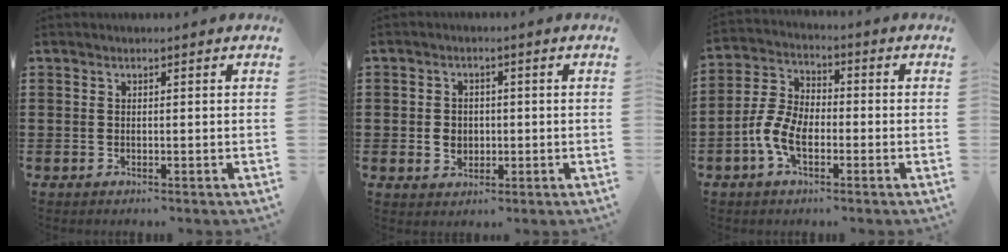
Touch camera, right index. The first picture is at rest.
{"total": 2.8, "force": [-0.3, 2.5, 1.3], "torque": [-0.023, 0.003, -0.010]}
{"total": 7.0, "force": [-2.7, 3.8, 5.2], "torque": [-0.139, -0.003, -0.061]}